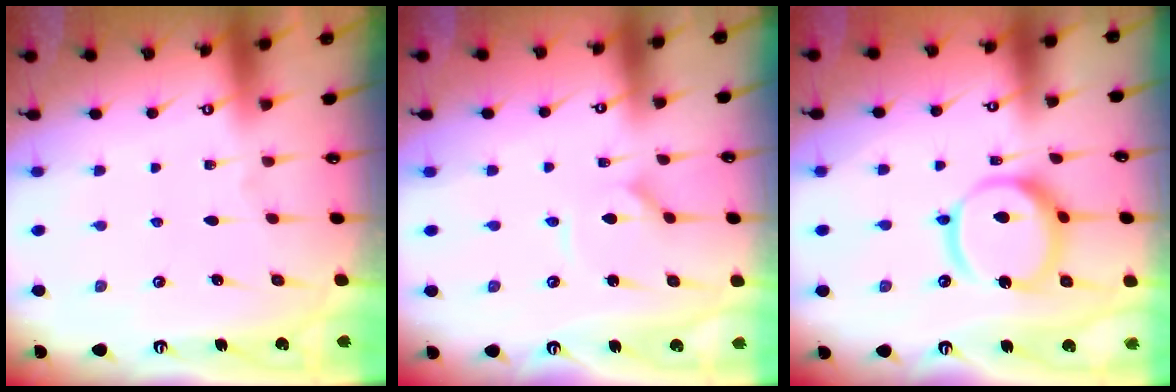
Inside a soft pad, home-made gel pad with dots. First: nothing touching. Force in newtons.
{"total": 1.5, "press": 1.5, "slide": 0.3}
{"total": 13.3, "press": 13.2, "slide": 1.6}